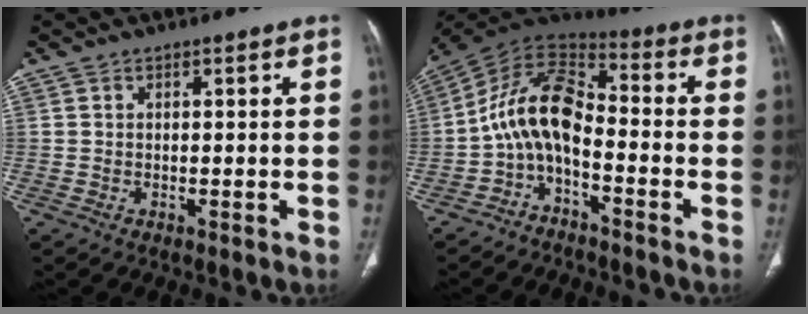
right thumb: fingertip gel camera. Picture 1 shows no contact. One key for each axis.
{"total": 11.1, "fx": -3.7, "fy": 5.8, "fz": 8.7, "tx": -0.157, "ty": 0.081, "tz": -0.082}